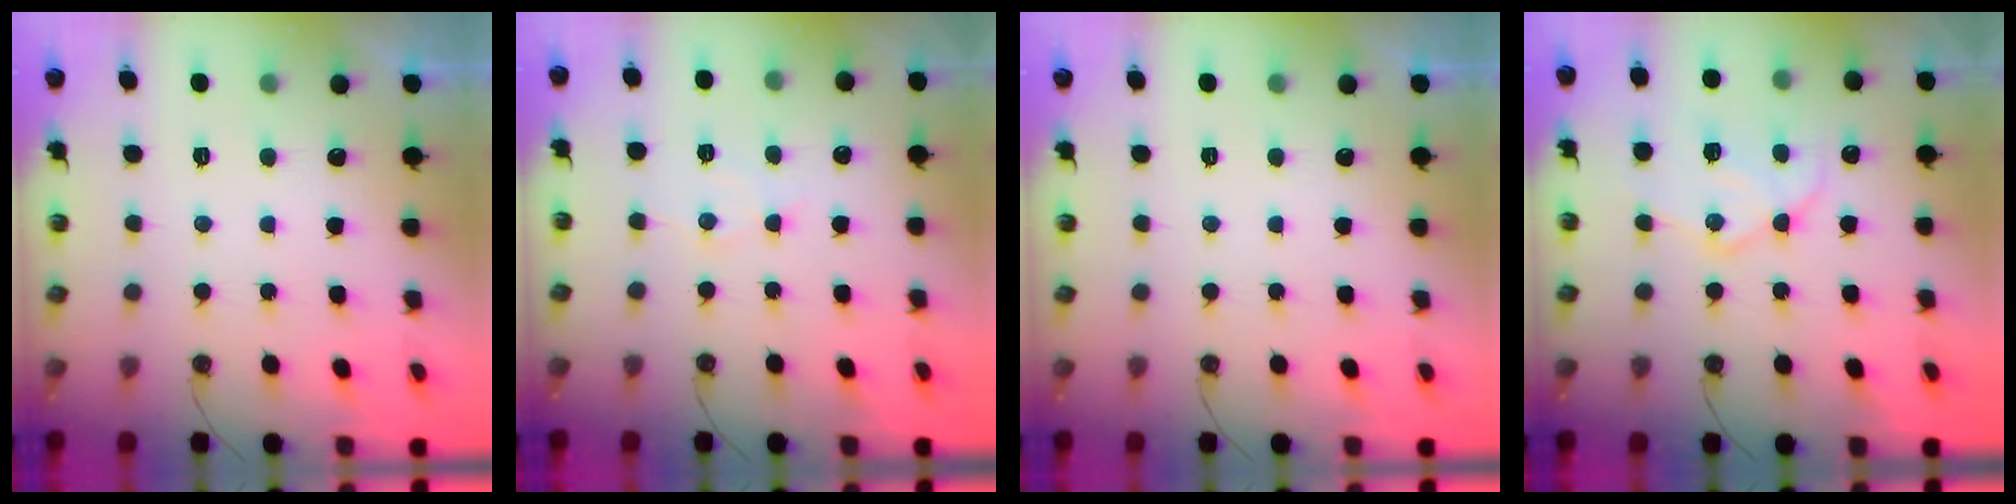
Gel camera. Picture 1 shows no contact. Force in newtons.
{"total": 6.1, "press": 6.1, "slide": 0.4}
{"total": 0.0}
{"total": 13.8, "press": 13.7, "slide": 1.0}